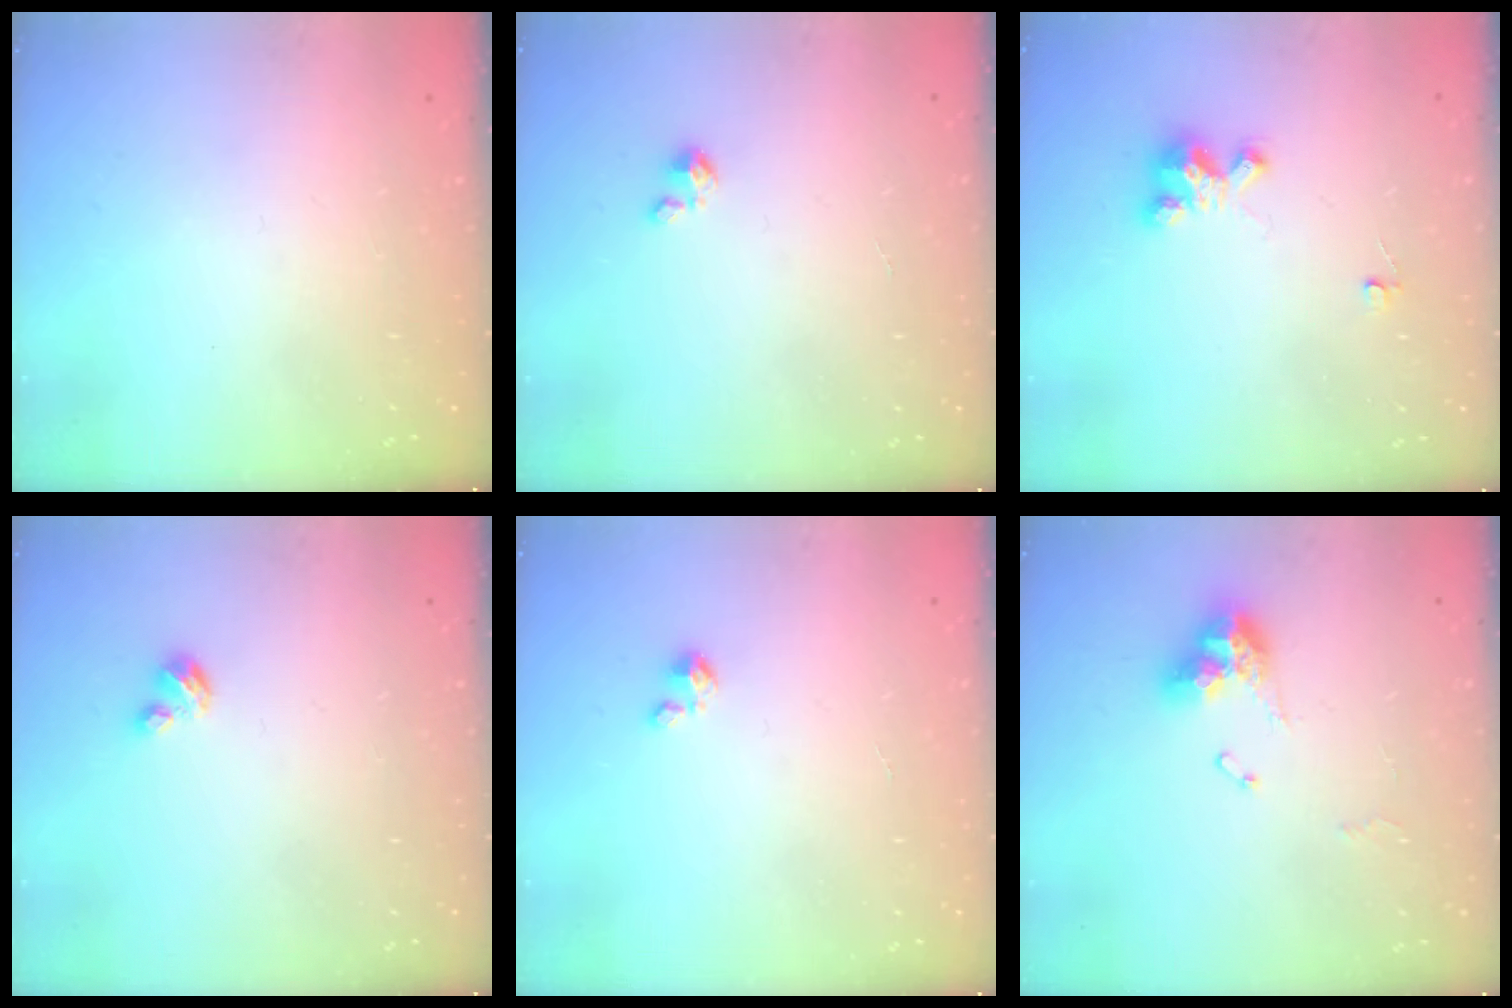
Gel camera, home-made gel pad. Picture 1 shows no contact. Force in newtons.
{"total": 1.3, "press": 1.3, "slide": 0.1}
{"total": 3.6, "press": 3.6, "slide": 0.3}
{"total": 3.2, "press": 3.2, "slide": 0.3}
{"total": 1.3, "press": 1.3, "slide": 0.1}
{"total": 9.9, "press": 9.8, "slide": 1.2}